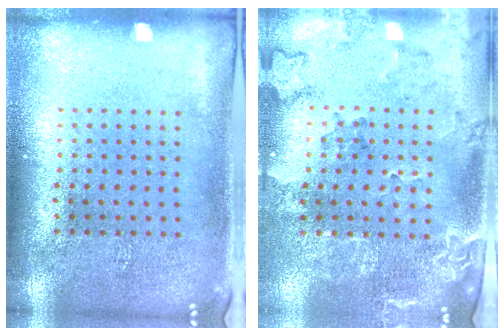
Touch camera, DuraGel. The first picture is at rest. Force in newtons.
{"total": 1.9, "press": 1.7, "slide": 0.8}